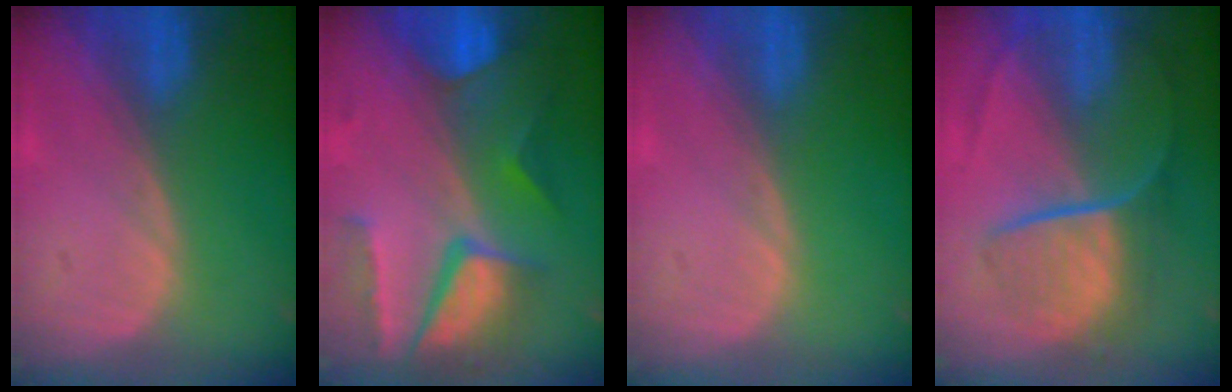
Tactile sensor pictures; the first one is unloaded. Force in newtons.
{"total": 10.3, "press": 8.8, "slide": 5.5}
{"total": 0.0}
{"total": 9.1, "press": 7.5, "slide": 5.2}